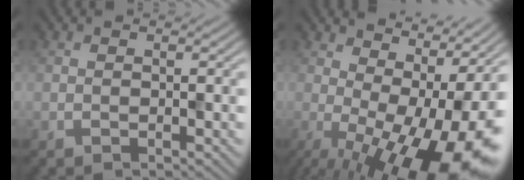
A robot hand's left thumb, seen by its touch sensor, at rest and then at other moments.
{"total": 17.6, "force": [-0.9, 6.9, 16.1], "torque": [-0.202, -0.008, 0.005]}